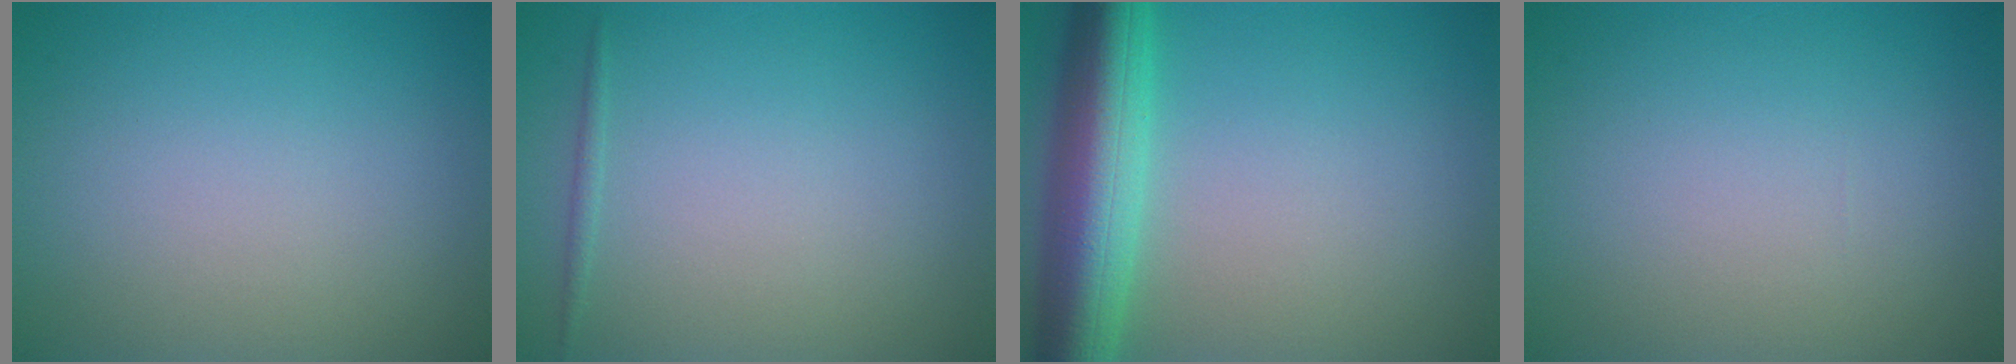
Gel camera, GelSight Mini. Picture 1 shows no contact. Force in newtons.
{"total": 0.6, "press": 0.6, "slide": 0.0}
{"total": 8.0, "press": 7.9, "slide": 0.3}
{"total": 0.0}